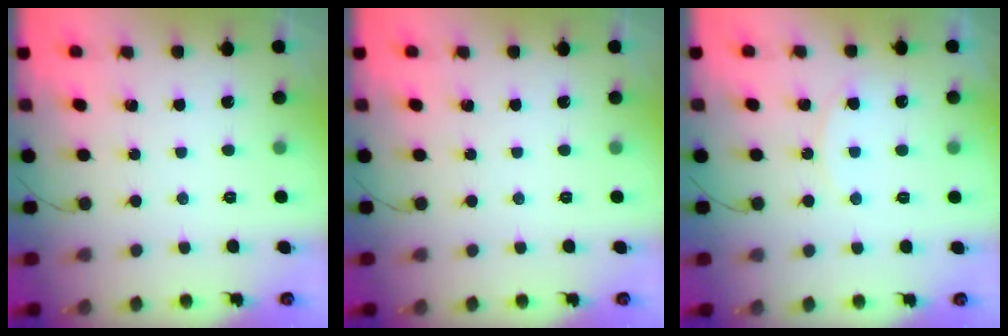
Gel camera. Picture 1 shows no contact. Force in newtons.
{"total": 0.0}
{"total": 5.3, "press": 5.2, "slide": 0.6}